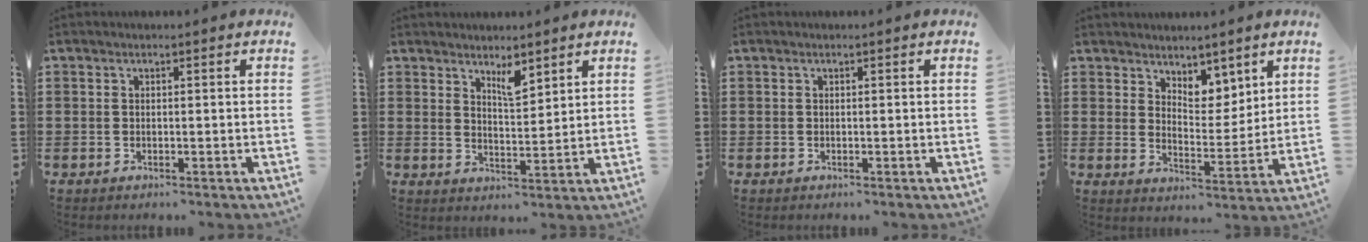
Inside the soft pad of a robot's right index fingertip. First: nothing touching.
{"total": 4.1, "force": [3.3, 1.1, 2.1], "torque": [-0.032, -0.008, 0.056]}
{"total": 0.0}
{"total": 5.3, "force": [4.6, 2.5, 0.9], "torque": [-0.020, -0.019, 0.083]}